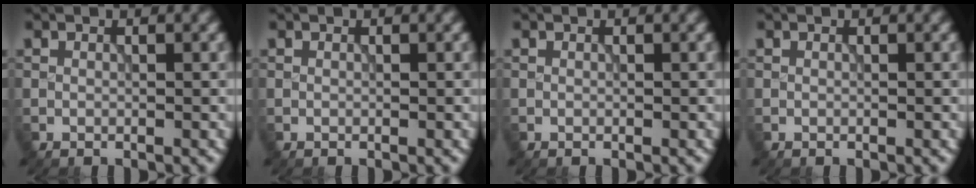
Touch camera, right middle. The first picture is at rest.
{"total": 0.0}
{"total": 0.0}
{"total": 0.0}